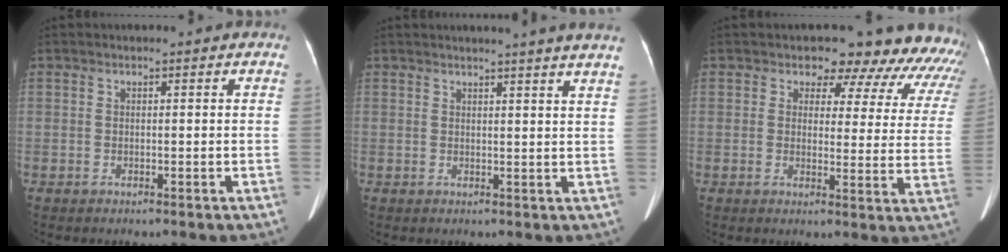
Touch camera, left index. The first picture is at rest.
{"total": 8.6, "force": [7.8, -0.9, 3.4], "torque": [-0.040, -0.013, 0.069]}
{"total": 16.1, "force": [14.2, 6.4, 3.9], "torque": [0.004, -0.040, 0.117]}